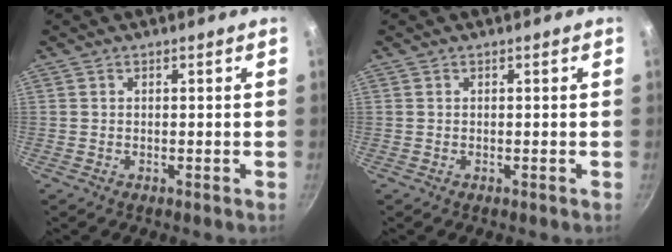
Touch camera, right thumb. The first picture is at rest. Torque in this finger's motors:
{"motor_torque": [0.21, 0.21, -0.30, 0.30, 0.00]}